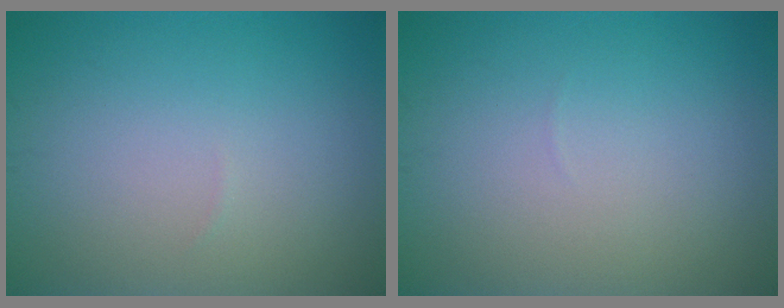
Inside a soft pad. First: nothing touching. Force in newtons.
{"total": 0.0}